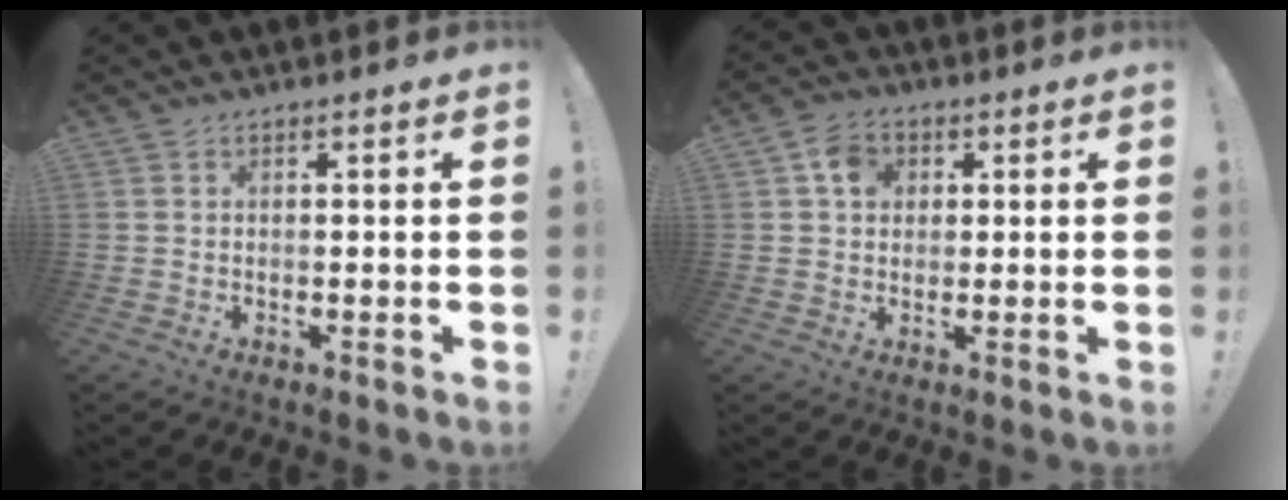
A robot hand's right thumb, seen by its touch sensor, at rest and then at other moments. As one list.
[{"total": 6.7, "force": [2.0, 5.6, 3.1], "torque": [-0.041, 0.003, 0.037]}]